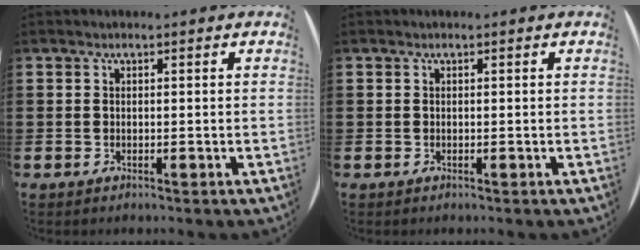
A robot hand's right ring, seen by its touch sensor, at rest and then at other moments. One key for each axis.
{"total": 0.0}